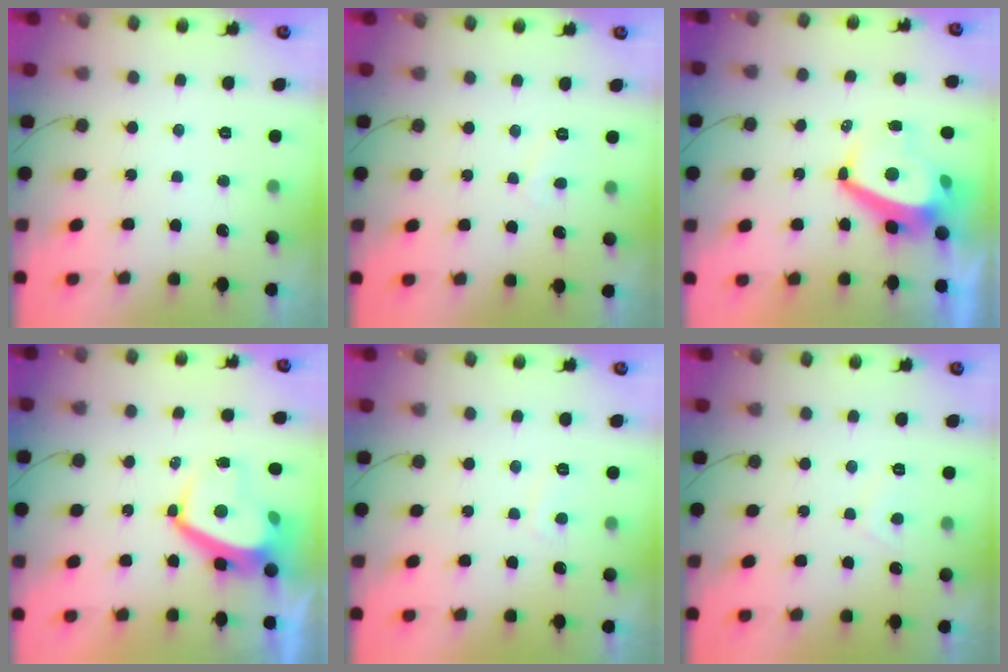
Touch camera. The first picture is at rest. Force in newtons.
{"total": 3.0, "press": 2.9, "slide": 0.3}
{"total": 9.6, "press": 9.6, "slide": 1.1}
{"total": 7.3, "press": 7.2, "slide": 0.9}
{"total": 1.6, "press": 1.5, "slide": 0.6}
{"total": 2.6, "press": 2.5, "slide": 0.6}